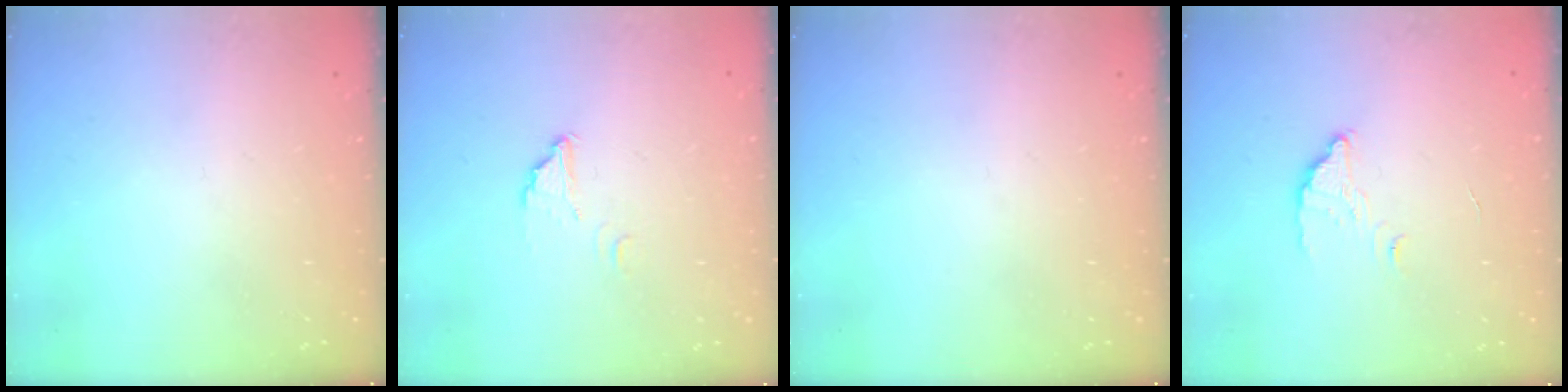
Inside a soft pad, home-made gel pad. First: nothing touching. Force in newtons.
{"total": 4.7, "press": 4.7, "slide": 0.3}
{"total": 0.0}
{"total": 2.6, "press": 2.6, "slide": 0.1}